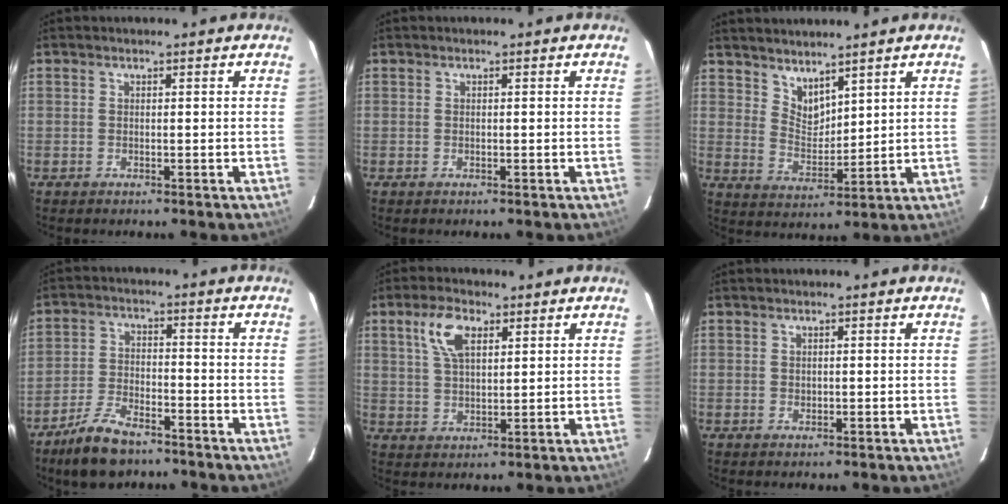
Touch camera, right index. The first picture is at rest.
{"total": 0.0}
{"total": 5.6, "force": [4.6, 2.7, 1.8], "torque": [-0.023, -0.003, 0.092]}
{"total": 9.5, "force": [-7.3, 3.7, 4.9], "torque": [-0.118, -0.002, -0.134]}
{"total": 7.2, "force": [3.4, 3.5, 5.3], "torque": [-0.105, 0.014, 0.066]}
{"total": 0.6, "force": [0.1, 0.6, 0.2], "torque": [-0.002, 0.001, 0.003]}